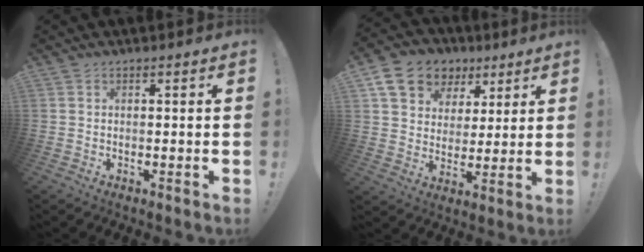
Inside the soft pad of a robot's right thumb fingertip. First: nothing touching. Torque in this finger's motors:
{"motor_torque": [0.07, 0.12, 0.26, -0.01, 0.01]}